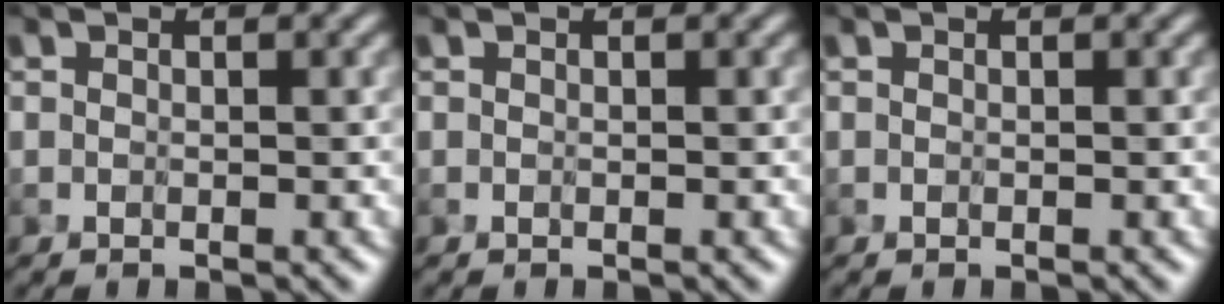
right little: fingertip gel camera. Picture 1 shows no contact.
{"total": 0.0}
{"total": 0.0}